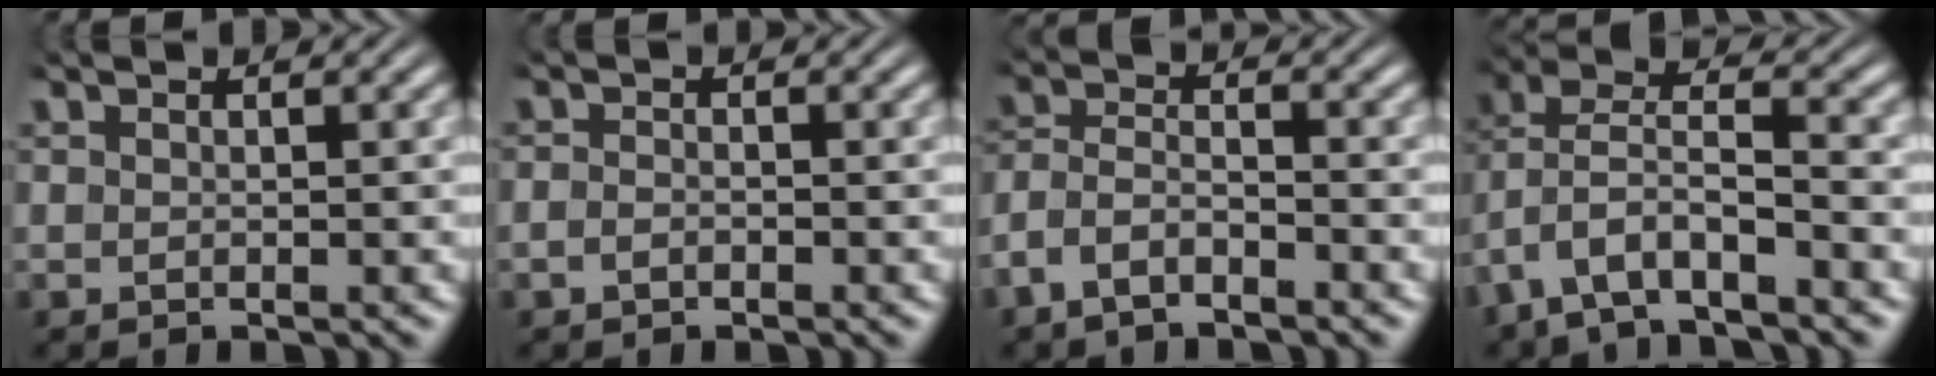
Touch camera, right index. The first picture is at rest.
{"total": 0.8, "force": [-0.6, 0.5, 0.2], "torque": [-0.009, -0.003, -0.011]}
{"total": 5.1, "force": [-2.5, 4.0, 1.9], "torque": [-0.062, -0.011, -0.047]}
{"total": 4.6, "force": [-0.8, 3.4, 2.9], "torque": [-0.084, -0.014, -0.008]}